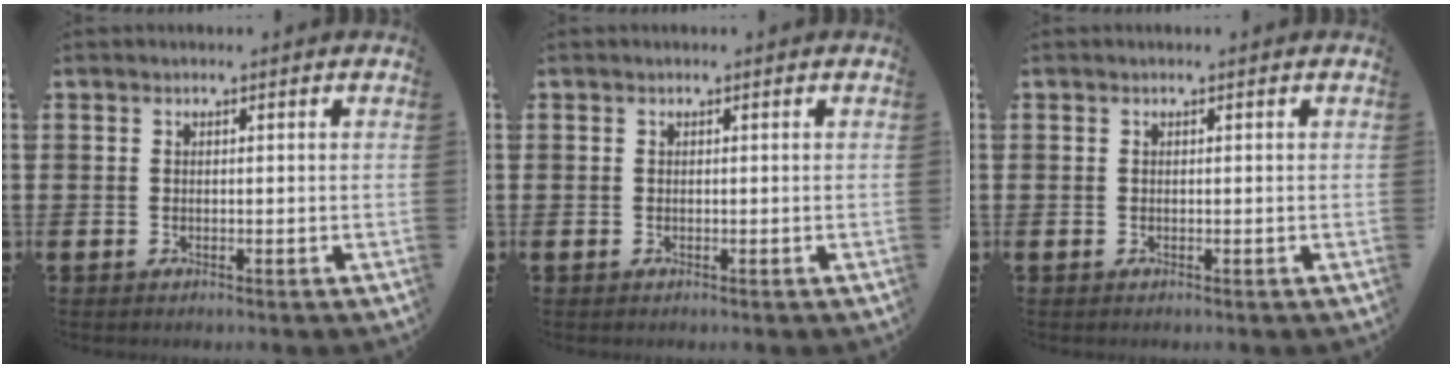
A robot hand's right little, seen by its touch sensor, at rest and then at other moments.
{"total": 0.0}
{"total": 0.0}